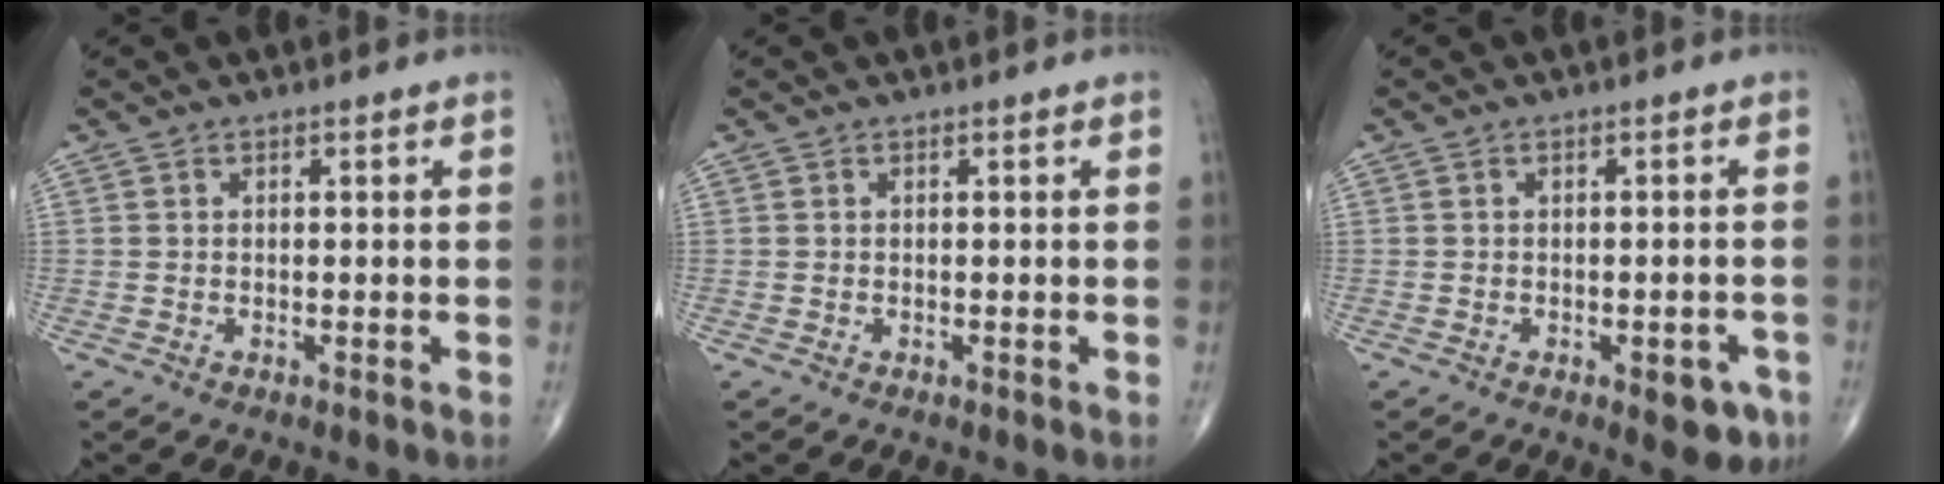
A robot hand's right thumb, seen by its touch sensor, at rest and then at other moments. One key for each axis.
{"total": 0.0}
{"total": 5.3, "fx": -2.5, "fy": 2.4, "fz": 4.0, "tx": -0.028, "ty": 0.007, "tz": -0.026}